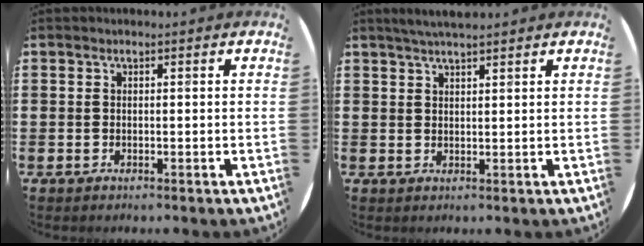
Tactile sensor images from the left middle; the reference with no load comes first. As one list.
[{"total": 2.6, "force": [2.4, 0.1, 1.0], "torque": [-0.022, 0.003, 0.044]}]